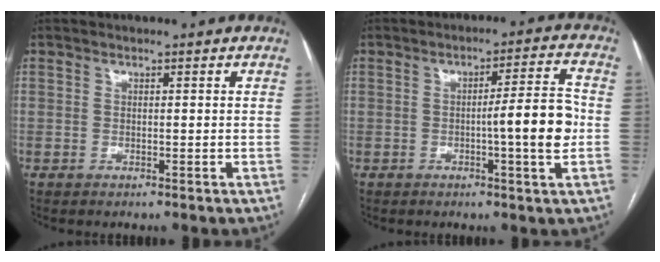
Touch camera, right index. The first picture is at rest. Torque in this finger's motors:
{"motor_torque": [0.90, -0.15, 0.56, 0.11]}